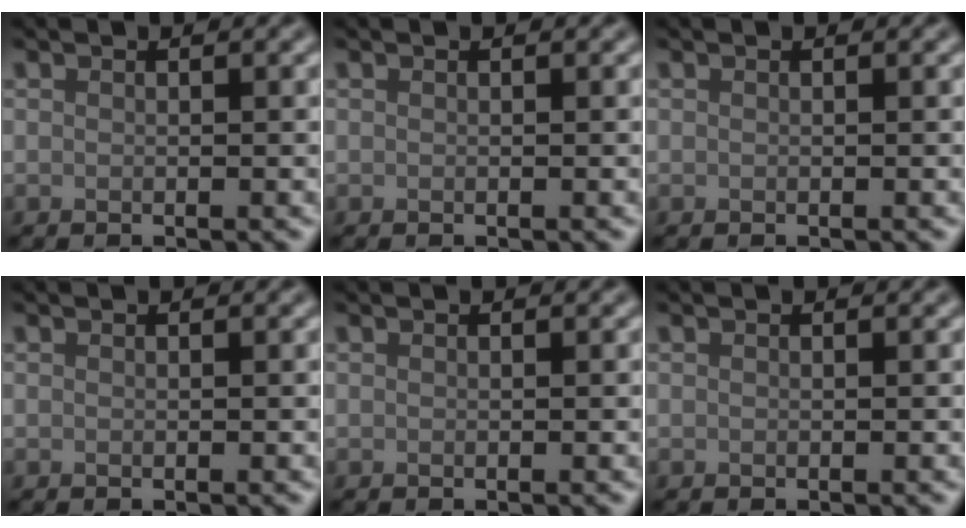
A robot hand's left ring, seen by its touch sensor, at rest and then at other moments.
{"total": 0.0}
{"total": 0.0}
{"total": 0.0}
{"total": 0.0}
{"total": 0.0}